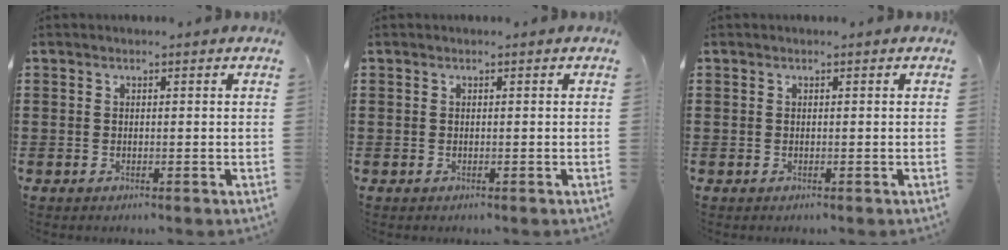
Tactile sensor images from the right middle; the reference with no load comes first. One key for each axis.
{"total": 0.0}
{"total": 0.0}